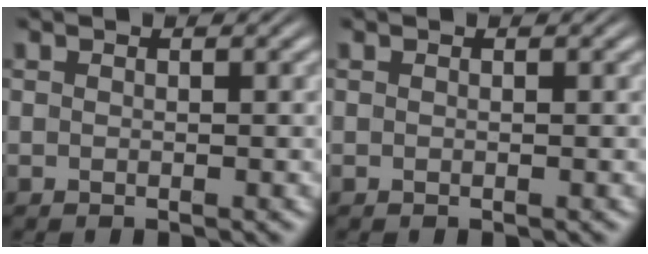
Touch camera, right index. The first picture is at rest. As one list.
[{"total": 0.0}]